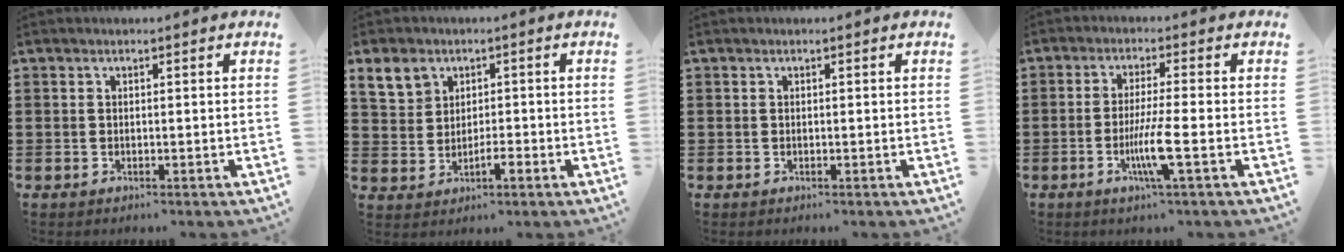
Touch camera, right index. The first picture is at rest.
{"total": 5.3, "force": [1.3, 4.3, 2.9], "torque": [-0.073, 0.016, 0.026]}
{"total": 0.0}
{"total": 6.4, "force": [-2.0, -0.1, 6.1], "torque": [-0.123, -0.021, -0.041]}